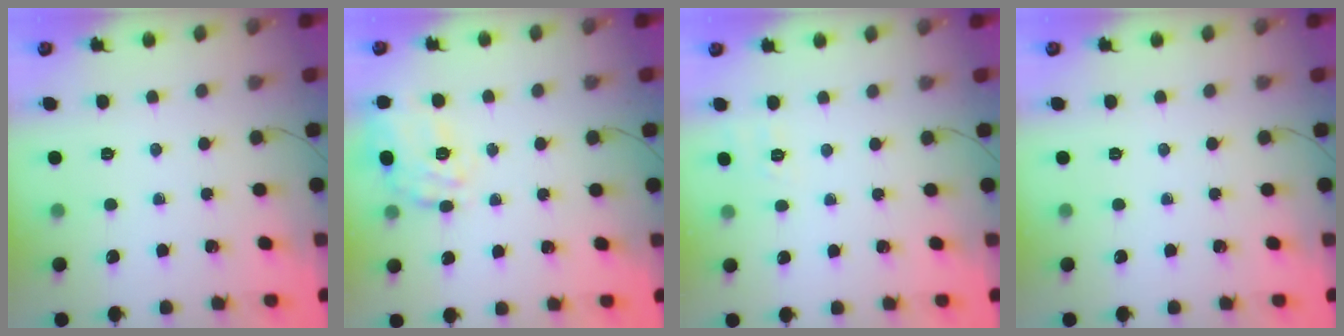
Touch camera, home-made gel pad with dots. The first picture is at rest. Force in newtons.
{"total": 18.1, "press": 18.1, "slide": 1.5}
{"total": 5.4, "press": 5.0, "slide": 1.8}
{"total": 0.0}